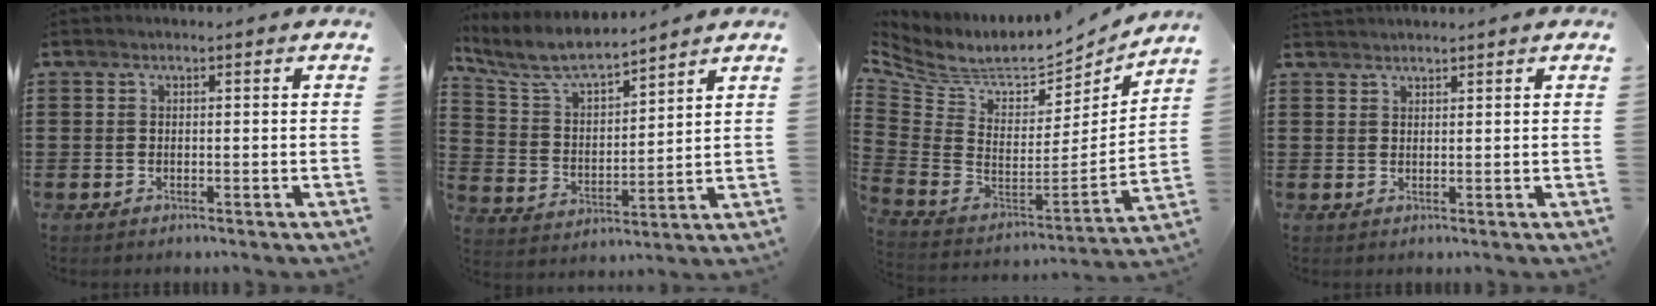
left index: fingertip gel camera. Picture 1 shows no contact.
{"total": 7.3, "force": [6.6, 1.0, 2.9], "torque": [-0.085, -0.033, 0.115]}
{"total": 6.3, "force": [5.5, 2.0, 2.6], "torque": [-0.084, -0.058, 0.091]}
{"total": 1.3, "force": [1.3, 0.1, 0.0], "torque": [-0.003, 0.001, 0.026]}